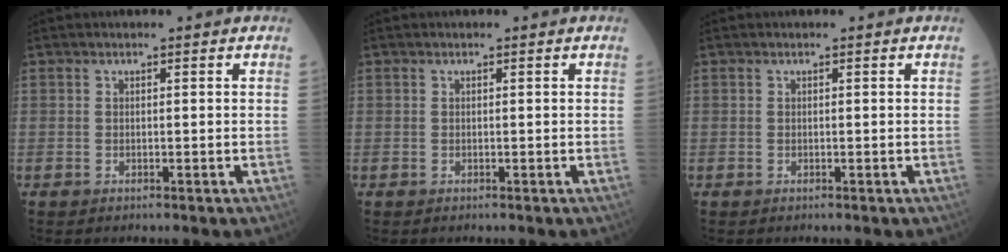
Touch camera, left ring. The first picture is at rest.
{"total": 0.0}
{"total": 0.0}